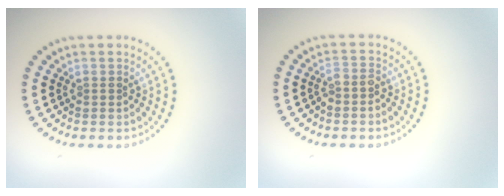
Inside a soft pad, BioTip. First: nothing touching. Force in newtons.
{"total": 1.1, "press": 0.9, "slide": 0.6}